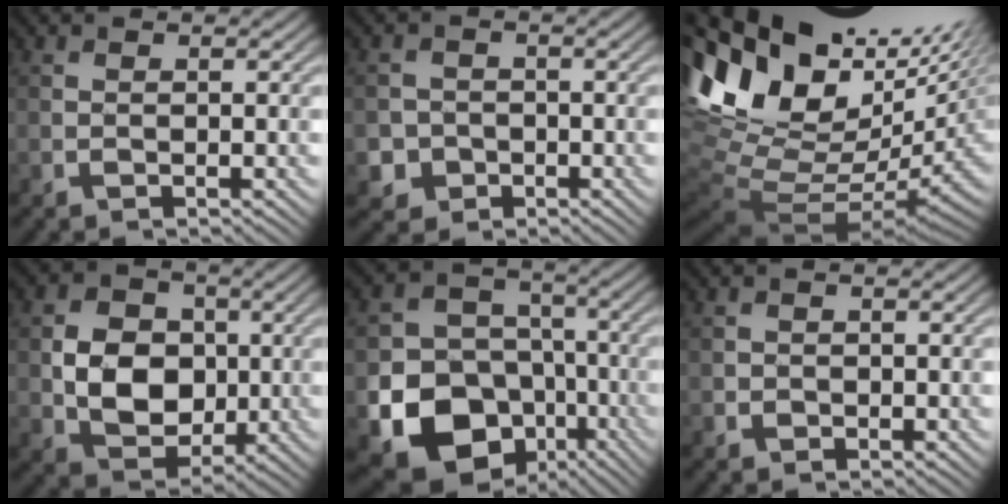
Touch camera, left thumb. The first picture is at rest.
{"total": 3.7, "force": [-1.3, 3.4, 0.6], "torque": [-0.005, -0.003, -0.039]}
{"total": 19.1, "force": [5.6, 10.5, 14.9], "torque": [-0.266, 0.011, 0.136]}
{"total": 8.2, "force": [-0.1, 6.6, 4.9], "torque": [-0.105, 0.000, -0.012]}
{"total": 17.7, "force": [-7.4, 14.5, 7.0], "torque": [-0.151, -0.058, -0.132]}
{"total": 0.9, "force": [-0.3, 0.9, 0.1], "torque": [0.004, -0.004, -0.007]}